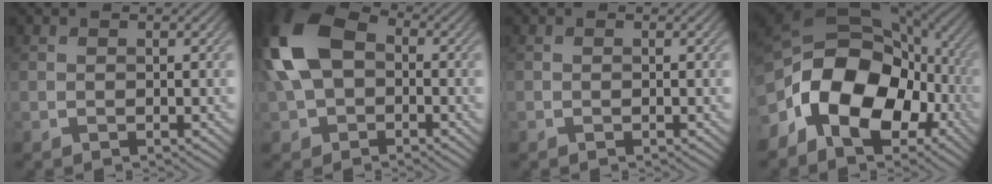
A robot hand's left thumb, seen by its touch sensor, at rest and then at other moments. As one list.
[{"total": 13.6, "force": [0.3, 9.2, 10.0], "torque": [-0.242, 0.008, -0.012]}, {"total": 0.0}, {"total": 16.0, "force": [-5.3, 10.2, 11.2], "torque": [-0.197, -0.009, -0.110]}]